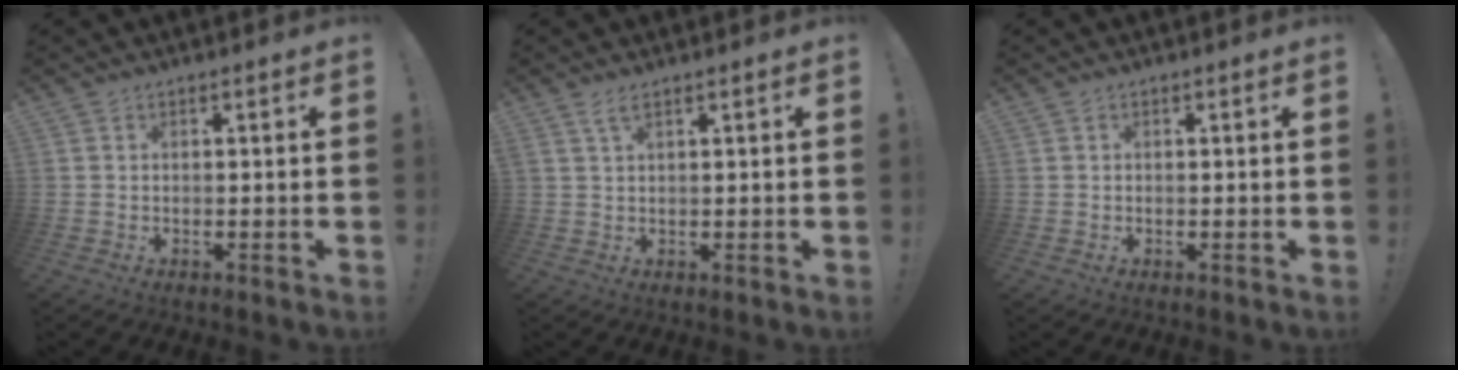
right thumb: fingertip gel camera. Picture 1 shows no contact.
{"total": 2.5, "force": [1.6, 0.4, 1.9], "torque": [-0.041, 0.001, 0.029]}
{"total": 1.7, "force": [0.6, 1.6, 0.0], "torque": [0.013, -0.006, 0.008]}